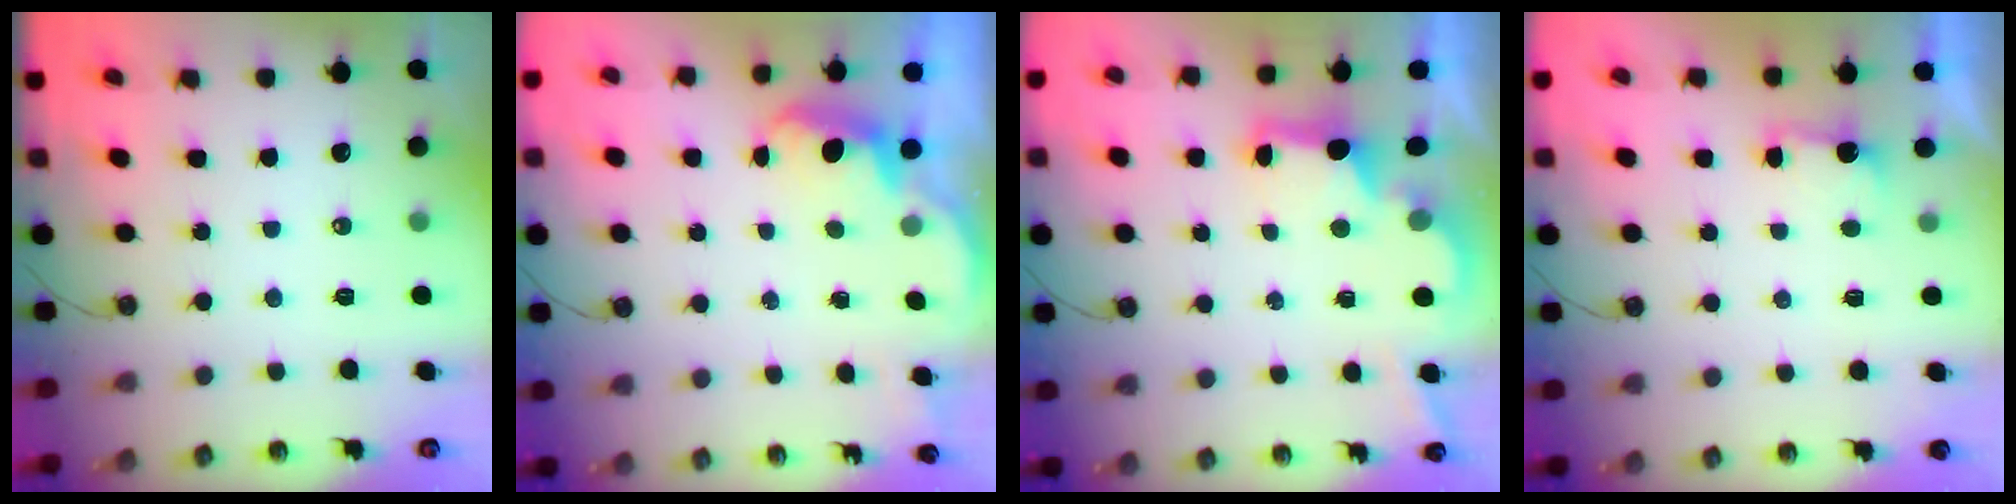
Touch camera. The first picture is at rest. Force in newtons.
{"total": 2.3, "press": 2.2, "slide": 0.6}
{"total": 2.8, "press": 2.7, "slide": 0.9}
{"total": 2.1, "press": 1.9, "slide": 0.9}